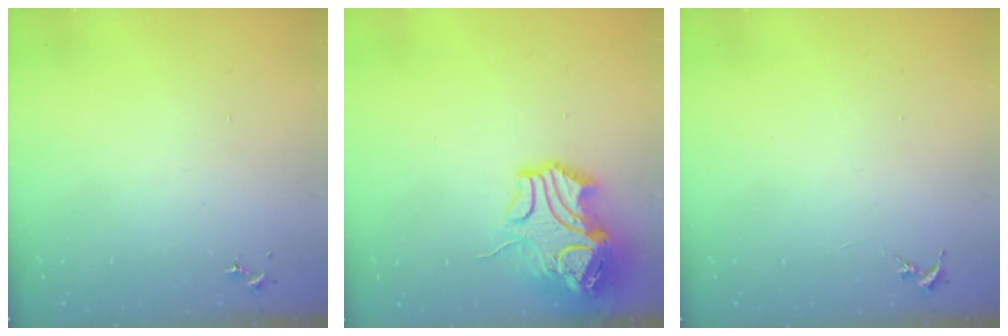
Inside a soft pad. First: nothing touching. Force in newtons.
{"total": 13.9, "press": 13.8, "slide": 2.1}
{"total": 0.0}